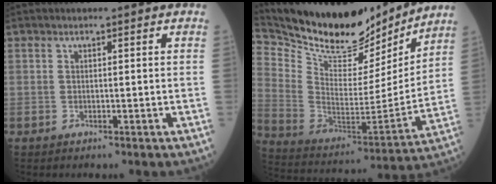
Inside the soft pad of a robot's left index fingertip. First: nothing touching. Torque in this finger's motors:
{"motor_torque": [0.90, -1.23, 0.00, 0.03]}